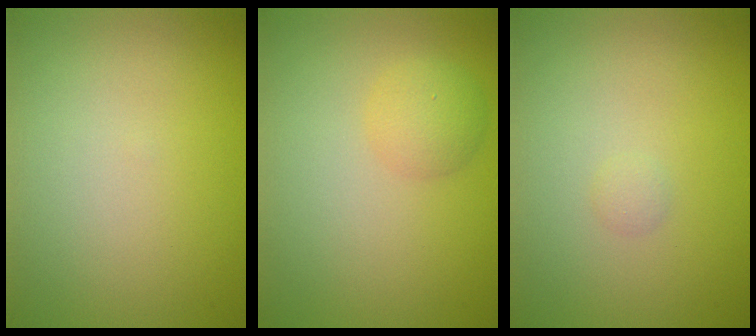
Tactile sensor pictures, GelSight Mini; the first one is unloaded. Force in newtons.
{"total": 2.0, "press": 2.0, "slide": 0.1}
{"total": 0.5, "press": 0.5, "slide": 0.0}